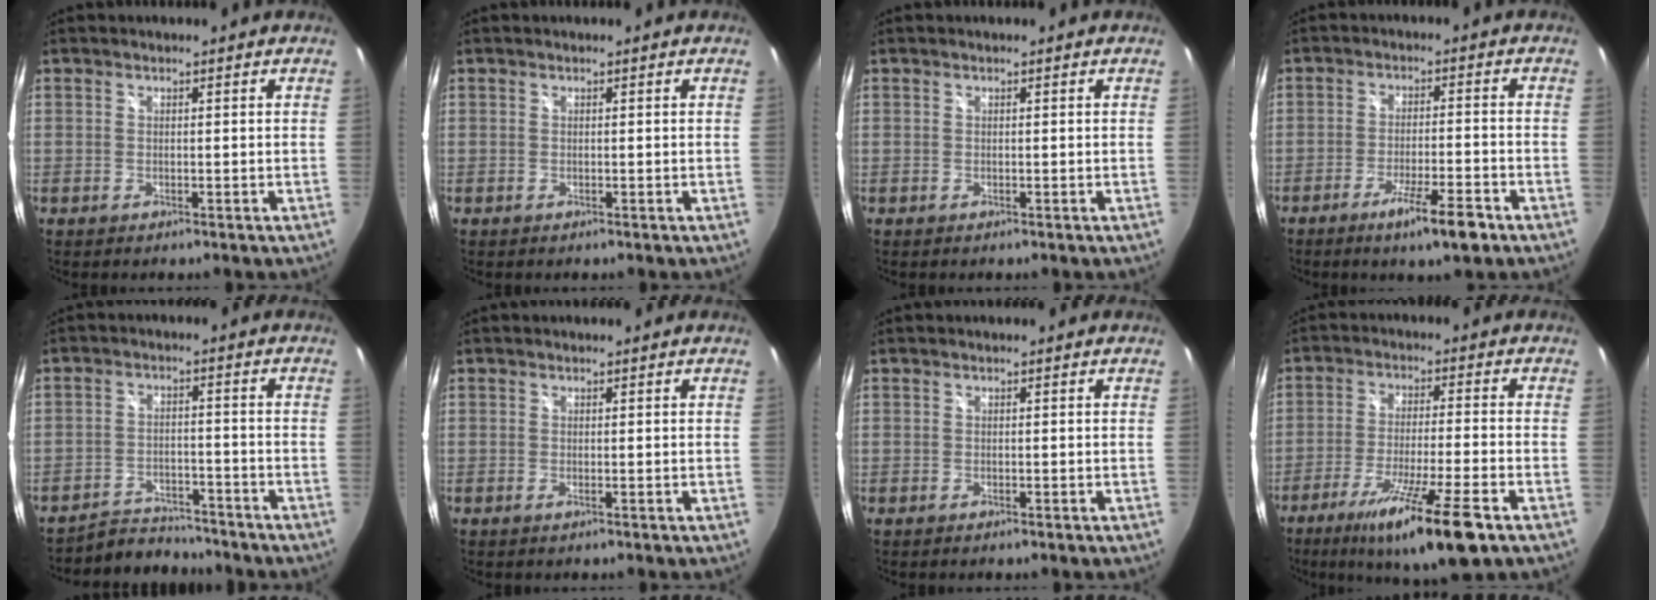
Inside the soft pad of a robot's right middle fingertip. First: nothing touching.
{"total": 0.0}
{"total": 0.0}
{"total": 8.0, "force": [-5.2, 0.7, 6.0], "torque": [-0.118, -0.015, -0.084]}
{"total": 7.8, "force": [-7.5, 2.0, 0.7], "torque": [-0.034, 0.007, -0.117]}
{"total": 0.0}
{"total": 0.0}
{"total": 14.7, "force": [-9.0, 0.8, 11.6], "torque": [-0.218, -0.038, -0.152]}